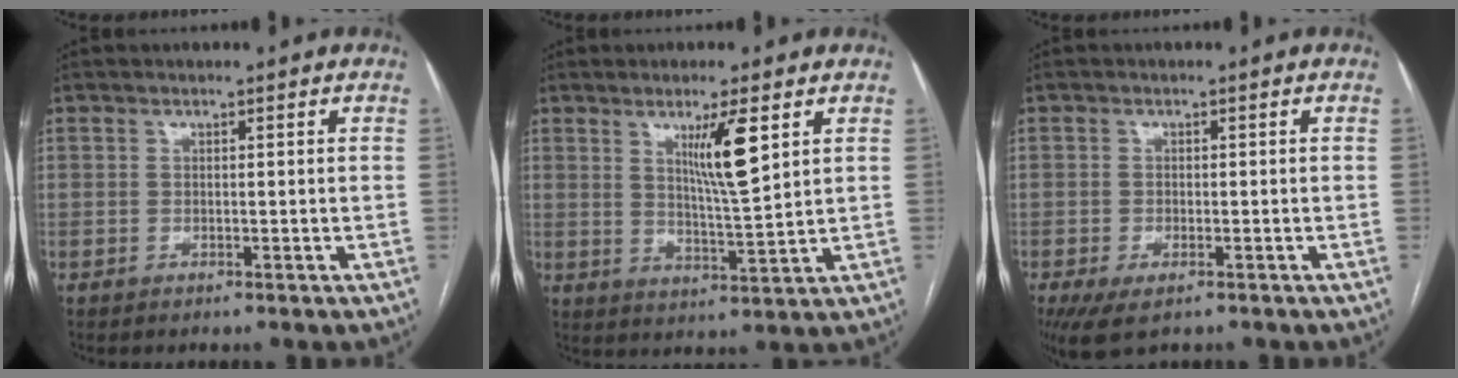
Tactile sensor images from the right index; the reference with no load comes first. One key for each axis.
{"total": 7.4, "fx": 3.2, "fy": -0.1, "fz": 6.7, "tx": -0.117, "ty": -0.015, "tz": 0.058}
{"total": 5.4, "fx": -3.3, "fy": 2.2, "fz": 3.6, "tx": -0.064, "ty": -0.011, "tz": -0.053}